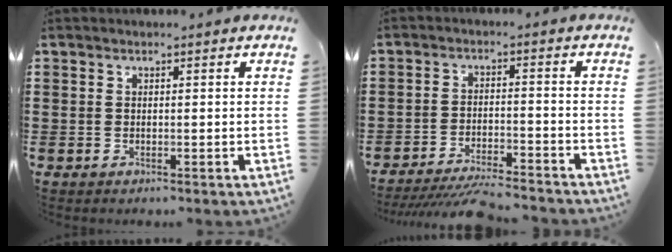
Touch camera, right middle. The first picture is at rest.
{"total": 5.5, "force": [-5.2, 0.3, 1.8], "torque": [-0.033, -0.004, -0.102]}